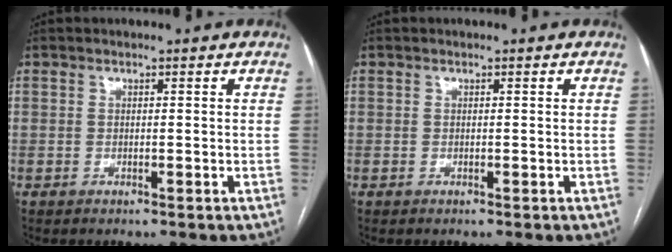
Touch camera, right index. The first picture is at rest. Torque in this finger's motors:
{"motor_torque": [-0.11, 0.11, 0.00, 0.00]}